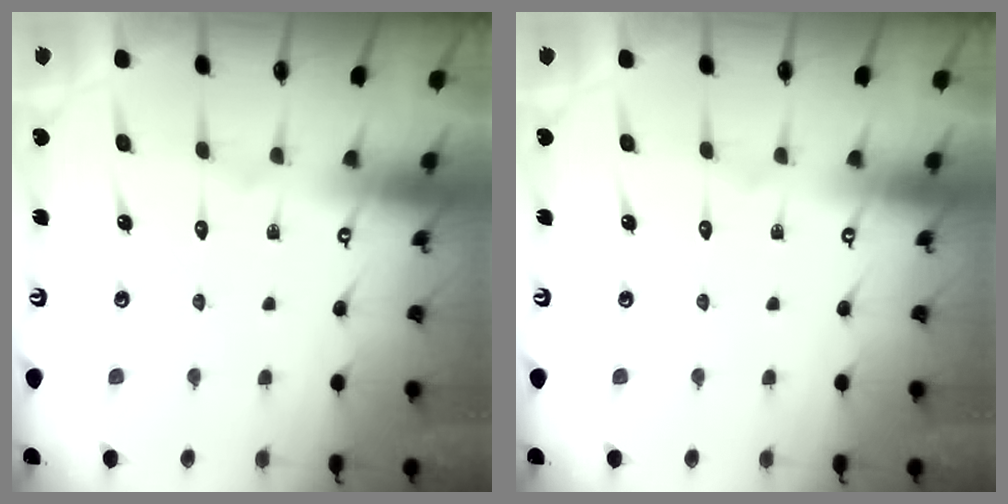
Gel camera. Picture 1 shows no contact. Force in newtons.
{"total": 0.0}